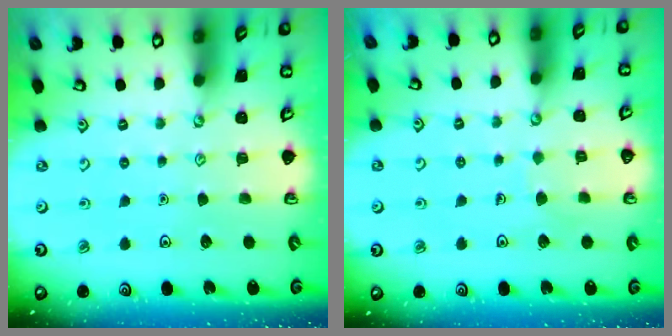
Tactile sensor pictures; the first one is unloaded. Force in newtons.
{"total": 4.0, "press": 4.0, "slide": 0.3}